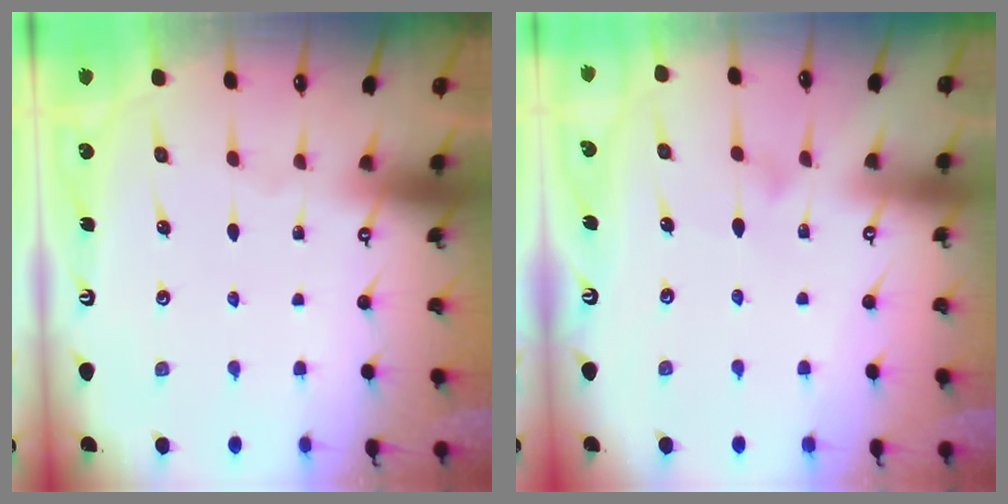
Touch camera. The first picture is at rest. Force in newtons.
{"total": 3.3, "press": 3.3, "slide": 0.1}